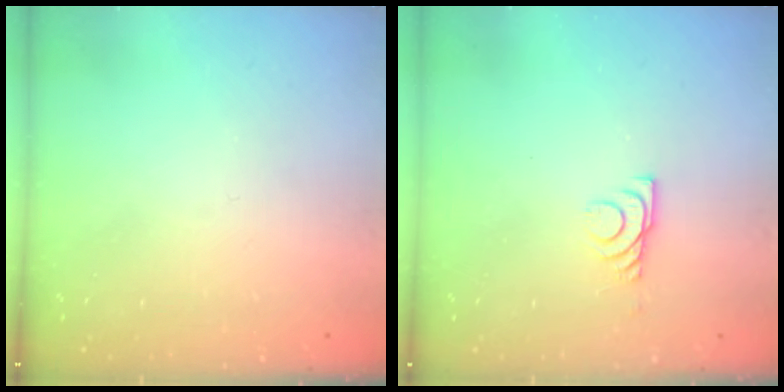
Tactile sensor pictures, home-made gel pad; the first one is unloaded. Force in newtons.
{"total": 6.0, "press": 6.0, "slide": 0.7}